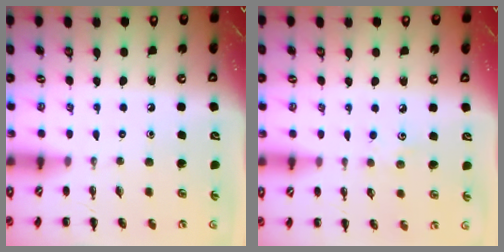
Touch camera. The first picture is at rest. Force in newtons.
{"total": 2.7, "press": 2.6, "slide": 0.7}